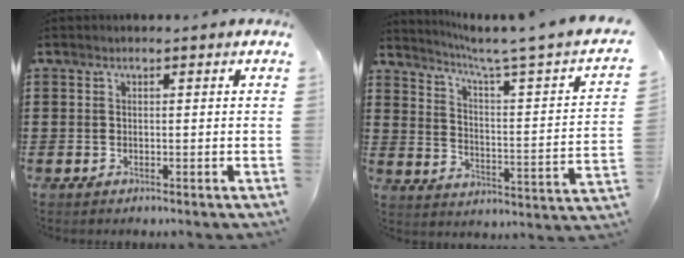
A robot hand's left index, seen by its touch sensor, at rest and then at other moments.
{"total": 4.1, "force": [2.7, -1.0, 2.8], "torque": [-0.070, -0.043, 0.032]}